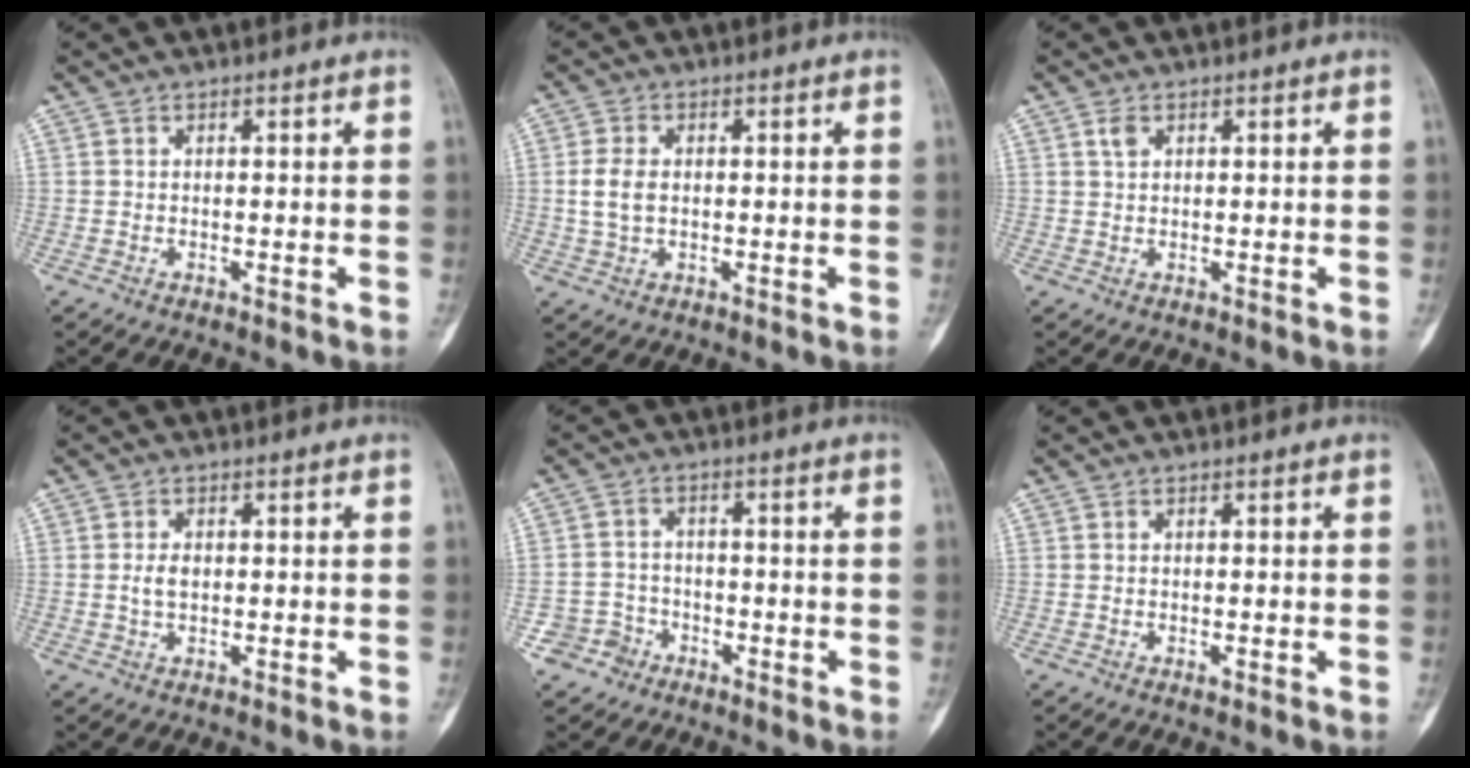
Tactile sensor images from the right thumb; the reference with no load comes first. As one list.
[{"total": 4.3, "force": [0.2, 2.8, 3.3], "torque": [-0.071, 0.004, 0.004]}, {"total": 1.6, "force": [0.8, 1.0, 1.0], "torque": [-0.018, 0.002, 0.017]}, {"total": 2.5, "force": [0.1, 1.5, 2.0], "torque": [-0.041, 0.002, 0.001]}, {"total": 4.7, "force": [-2.3, 4.1, -0.3], "torque": [0.035, 0.021, -0.042]}, {"total": 0.6, "force": [-0.2, 0.3, 0.5], "torque": [-0.006, -0.001, -0.003]}]